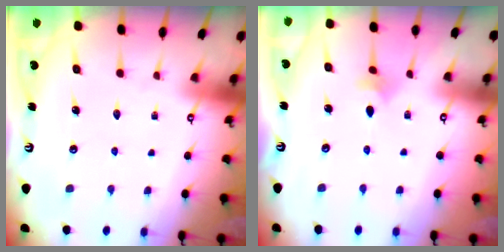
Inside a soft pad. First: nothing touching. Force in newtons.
{"total": 2.4, "press": 2.3, "slide": 0.5}